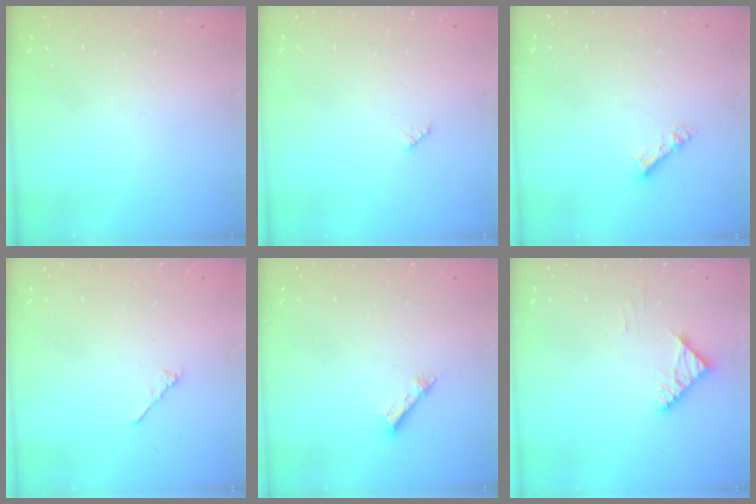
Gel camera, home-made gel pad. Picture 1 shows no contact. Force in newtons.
{"total": 2.9, "press": 2.9, "slide": 0.4}
{"total": 4.3, "press": 4.3, "slide": 0.2}
{"total": 2.3, "press": 2.2, "slide": 0.6}
{"total": 2.6, "press": 2.6, "slide": 0.1}
{"total": 4.5, "press": 4.4, "slide": 0.8}